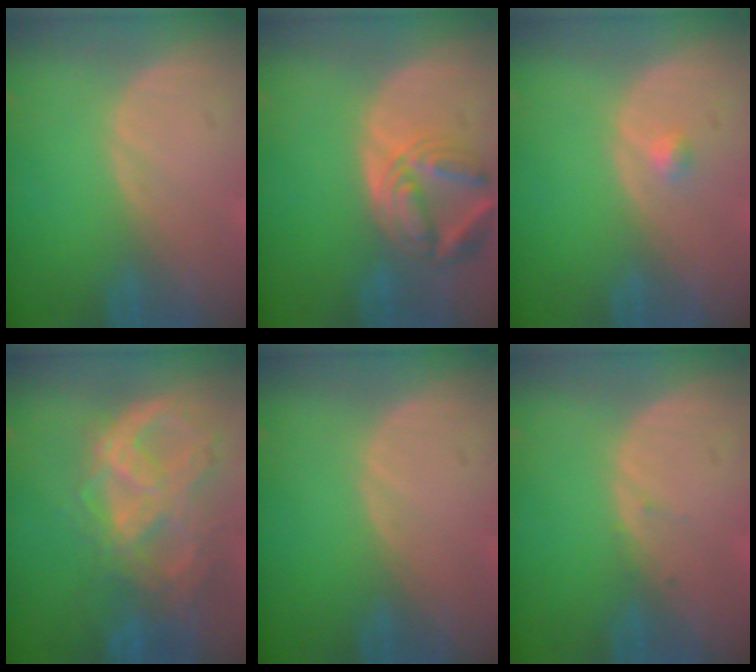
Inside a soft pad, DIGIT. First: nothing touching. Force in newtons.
{"total": 6.4, "press": 6.4, "slide": 0.9}
{"total": 1.2, "press": 1.1, "slide": 0.6}
{"total": 10.6, "press": 8.9, "slide": 5.7}
{"total": 0.0}
{"total": 0.7, "press": 0.4, "slide": 0.5}